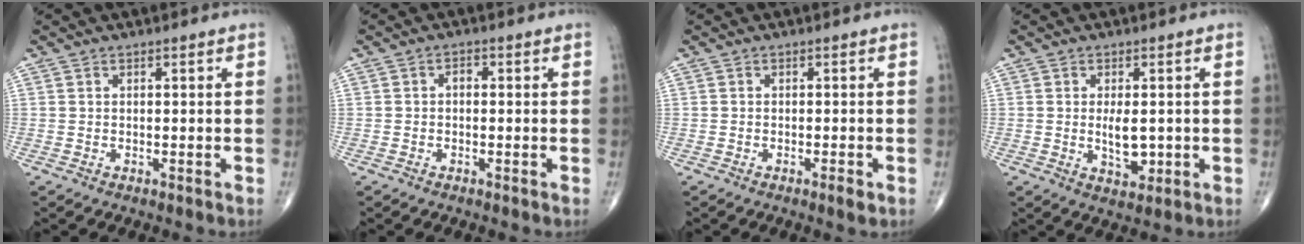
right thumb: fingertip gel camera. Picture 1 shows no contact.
{"total": 1.4, "force": [-0.2, 1.0, 1.0], "torque": [-0.009, 0.006, -0.008]}
{"total": 1.5, "force": [-0.8, 0.3, 1.3], "torque": [-0.023, -0.003, -0.015]}
{"total": 5.0, "force": [-0.2, 2.5, 4.3], "torque": [-0.059, -0.010, 0.001]}